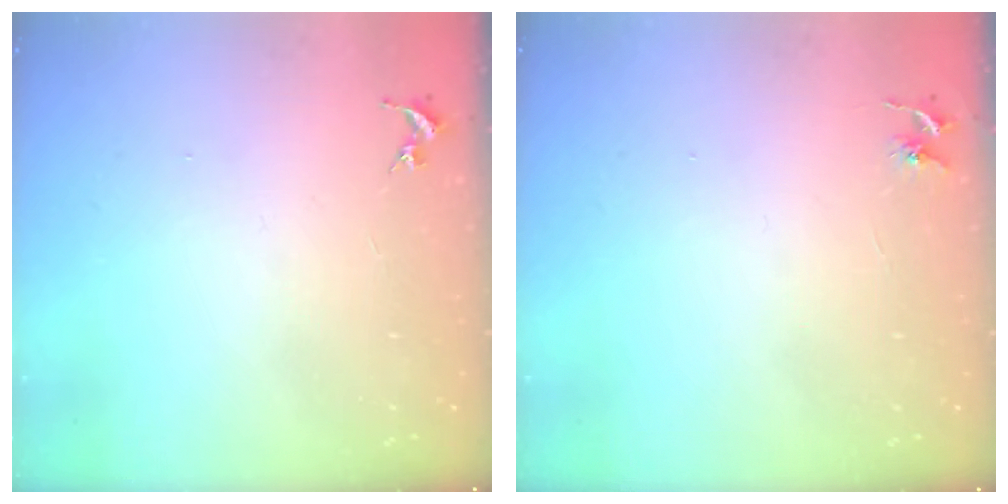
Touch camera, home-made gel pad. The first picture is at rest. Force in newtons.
{"total": 3.4, "press": 3.4, "slide": 0.4}